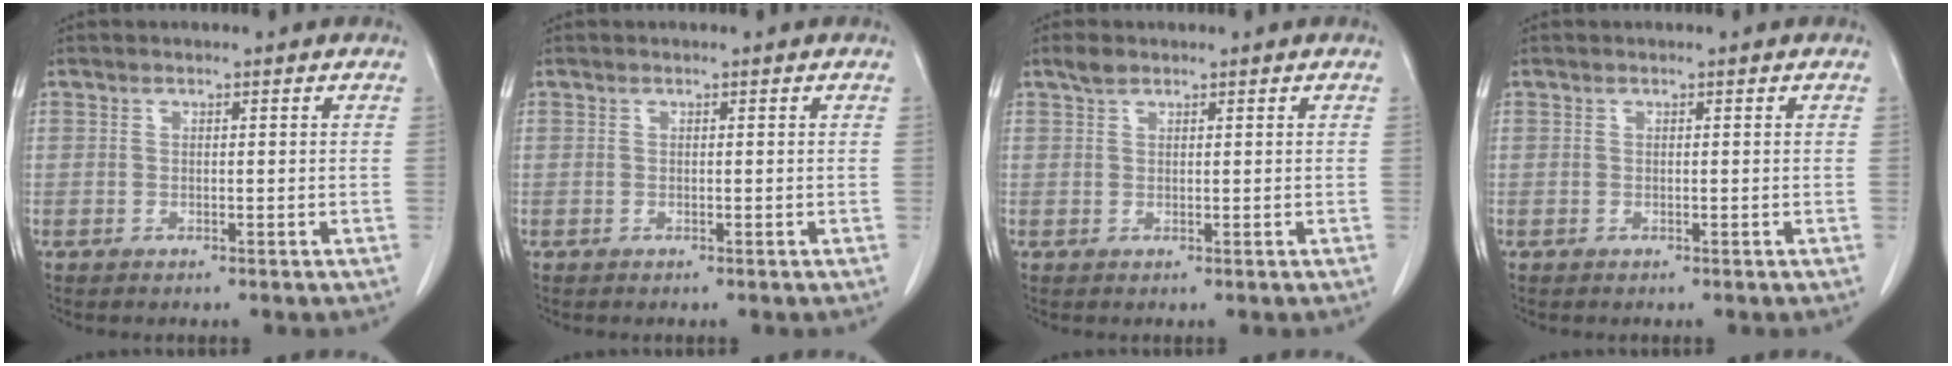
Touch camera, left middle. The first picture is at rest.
{"total": 0.0}
{"total": 1.5, "force": [1.2, 0.6, 0.6], "torque": [-0.015, 0.006, 0.023]}
{"total": 0.0}